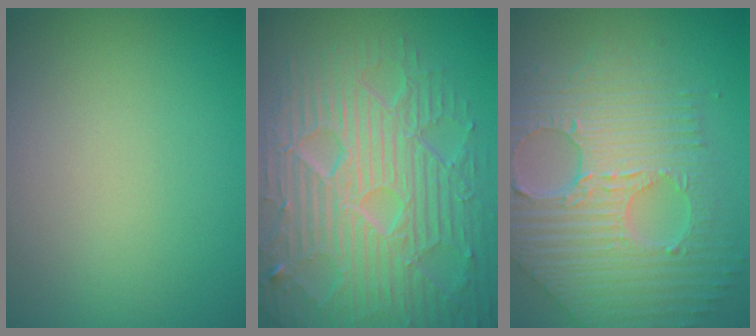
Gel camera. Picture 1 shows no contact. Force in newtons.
{"total": 10.5, "press": 6.8, "slide": 8.0}
{"total": 10.2, "press": 7.0, "slide": 7.4}